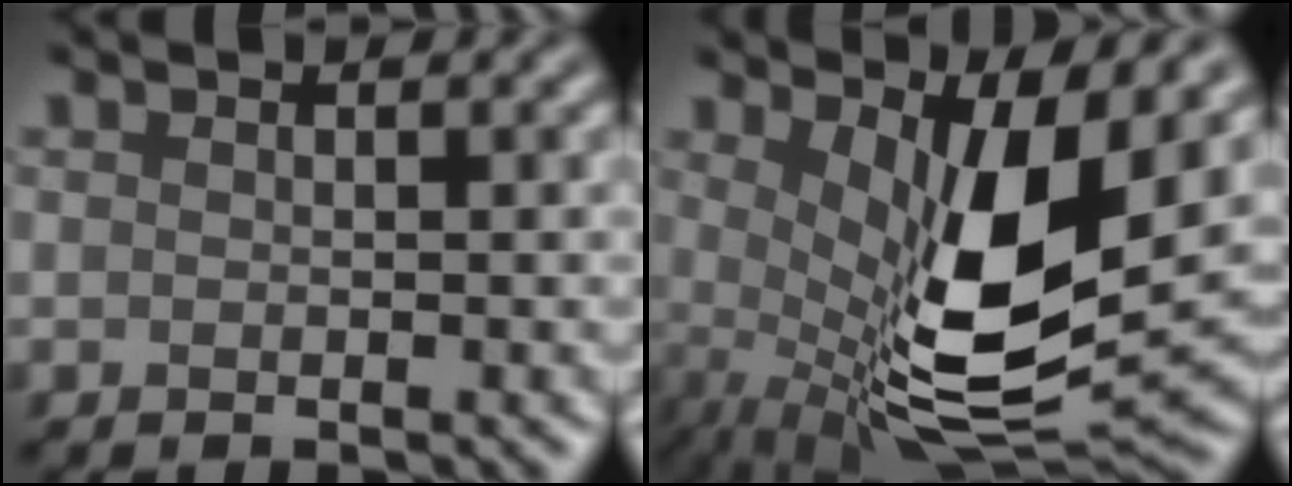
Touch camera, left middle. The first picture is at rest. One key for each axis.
{"total": 11.0, "fx": 1.6, "fy": 3.5, "fz": 10.3, "tx": -0.180, "ty": -0.028, "tz": 0.036}